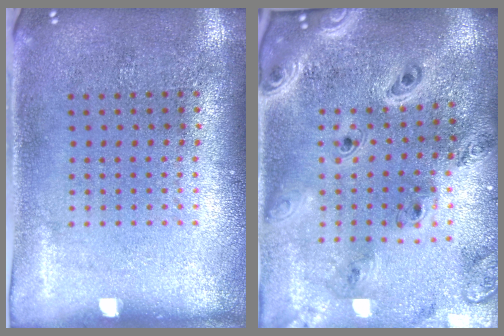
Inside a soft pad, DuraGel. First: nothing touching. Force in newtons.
{"total": 2.9, "press": 2.4, "slide": 1.6}